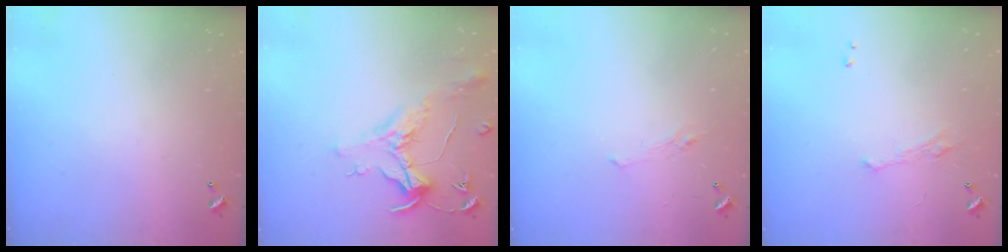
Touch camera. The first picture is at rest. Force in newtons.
{"total": 1.6, "press": 1.4, "slide": 0.7}
{"total": 0.8, "press": 0.1, "slide": 0.8}
{"total": 2.0, "press": 1.9, "slide": 0.7}